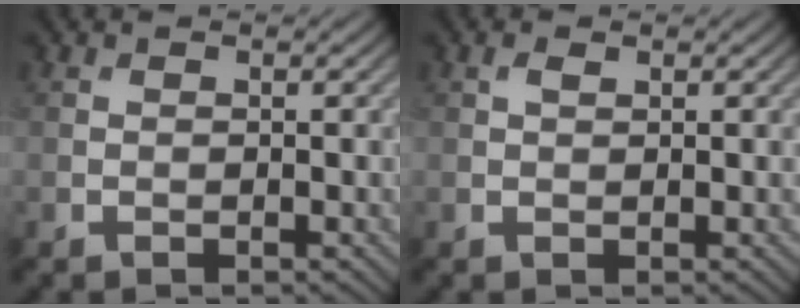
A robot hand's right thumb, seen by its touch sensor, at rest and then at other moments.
{"total": 0.9, "force": [0.5, 0.5, 0.6], "torque": [-0.015, 0.002, 0.011]}